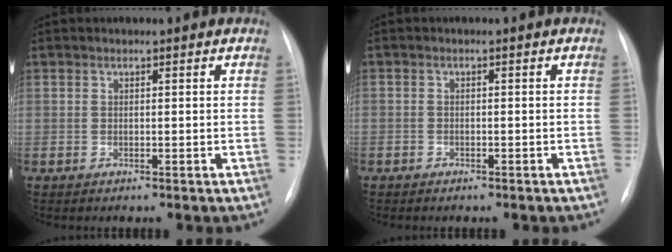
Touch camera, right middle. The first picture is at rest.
{"total": 1.2, "force": [-0.9, 0.8, 0.2], "torque": [-0.007, 0.004, -0.011]}